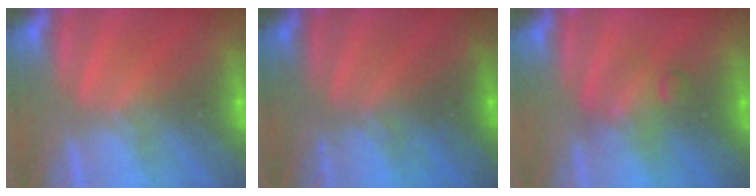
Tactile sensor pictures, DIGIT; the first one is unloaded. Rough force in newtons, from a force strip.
{"total": 7.9}
{"total": 2.4}